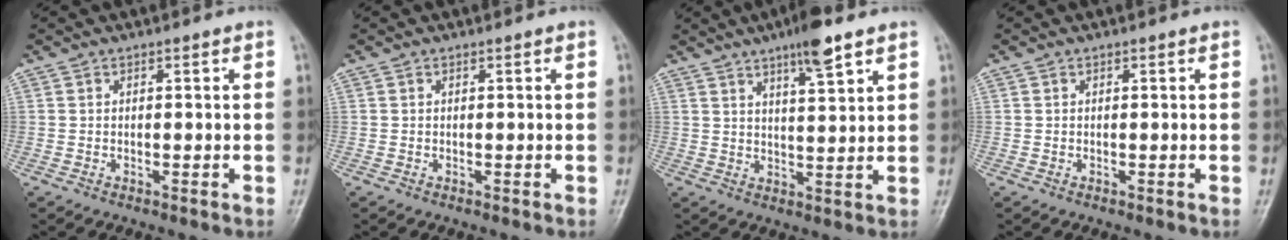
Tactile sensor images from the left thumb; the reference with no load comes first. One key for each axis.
{"total": 0.0}
{"total": 7.6, "fx": 4.9, "fy": 1.4, "fz": 5.7, "tx": -0.087, "ty": -0.025, "tz": 0.080}
{"total": 0.0}